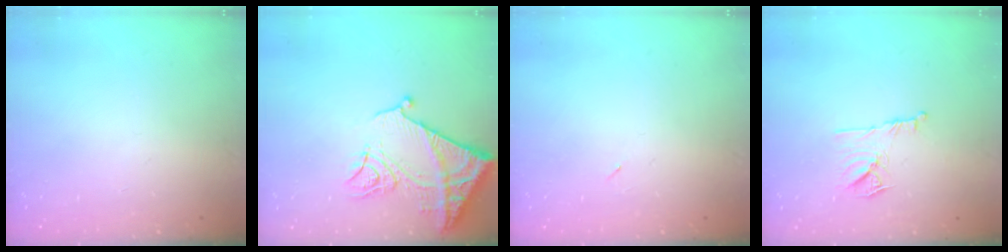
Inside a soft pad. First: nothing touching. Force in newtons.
{"total": 15.7, "press": 15.6, "slide": 1.7}
{"total": 2.2, "press": 1.9, "slide": 1.2}
{"total": 9.6, "press": 9.6, "slide": 0.9}